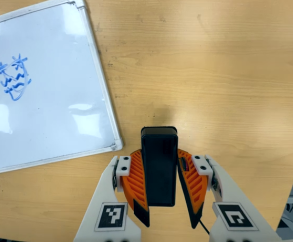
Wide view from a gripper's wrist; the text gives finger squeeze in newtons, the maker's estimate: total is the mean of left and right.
{"total": 9.3, "left": 7.3, "right": 11.3}